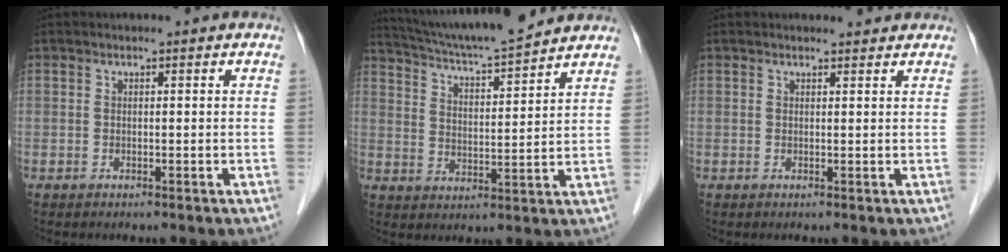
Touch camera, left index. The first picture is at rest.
{"total": 13.5, "force": [12.4, 0.3, 5.2], "torque": [-0.097, 0.004, 0.199]}
{"total": 0.9, "force": [0.9, 0.3, -0.1], "torque": [-0.006, -0.003, 0.007]}